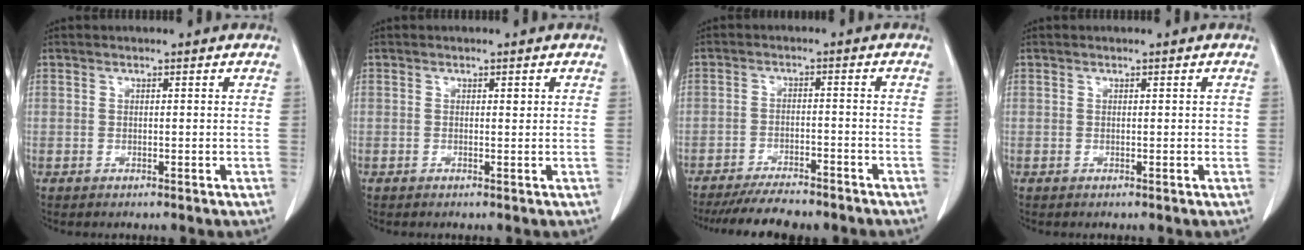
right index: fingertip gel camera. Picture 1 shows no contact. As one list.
[{"total": 0.6, "force": [0.3, 0.2, 0.5], "torque": [-0.009, -0.002, 0.004]}, {"total": 9.1, "force": [-8.1, 2.0, 3.7], "torque": [-0.051, -0.012, -0.124]}, {"total": 0.6, "force": [0.1, 0.5, 0.3], "torque": [-0.001, 0.006, 0.002]}]